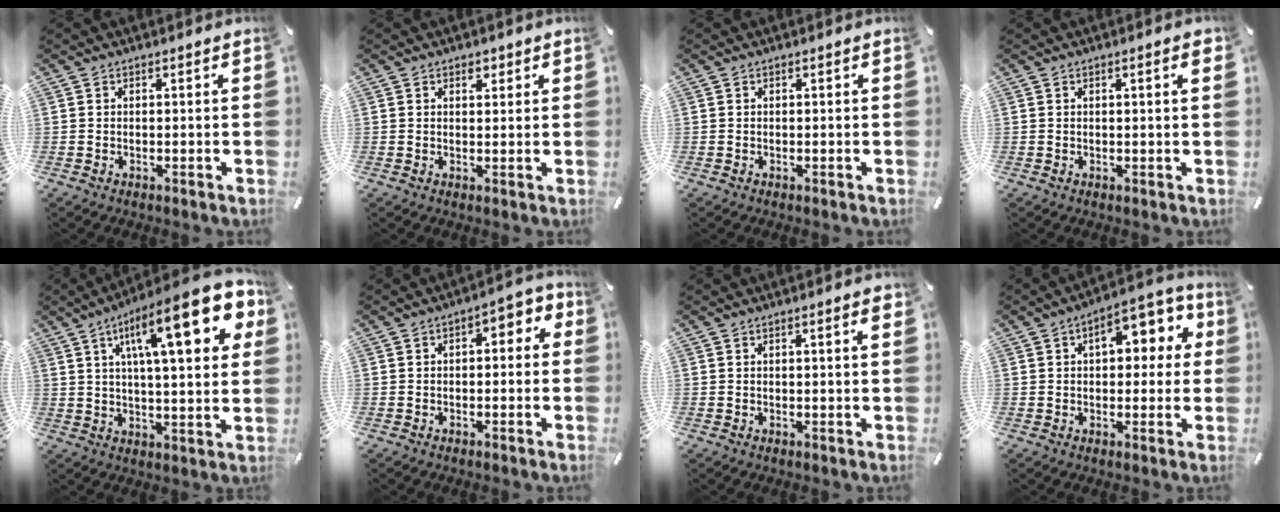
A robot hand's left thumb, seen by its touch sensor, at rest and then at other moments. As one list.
[{"total": 1.8, "force": [1.1, 1.2, 0.8], "torque": [0.006, -0.008, 0.014]}, {"total": 0.0}, {"total": 2.1, "force": [0.5, 0.3, 2.0], "torque": [-0.037, 0.002, 0.008]}, {"total": 22.3, "force": [9.4, 6.2, 19.3], "torque": [-0.305, -0.031, 0.135]}, {"total": 3.7, "force": [-0.9, 2.1, 2.9], "torque": [-0.047, 0.012, -0.022]}, {"total": 2.2, "force": [0.6, 0.3, 2.1], "torque": [-0.040, 0.003, 0.009]}, {"total": 10.8, "force": [2.9, 6.1, 8.4], "torque": [-0.102, -0.006, 0.039]}]